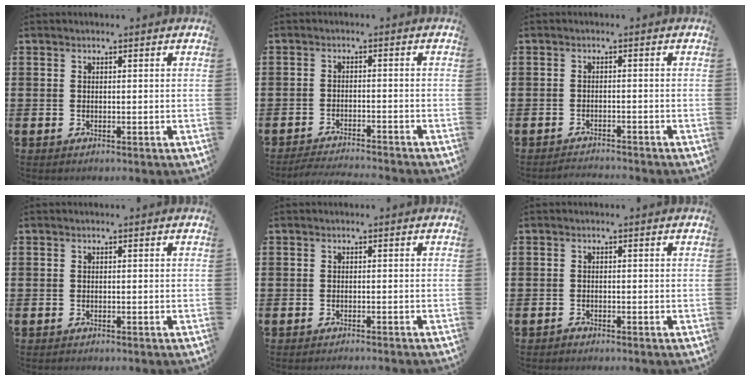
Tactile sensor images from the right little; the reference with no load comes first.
{"total": 2.5, "force": [-2.4, -0.1, 0.3], "torque": [-0.006, 0.003, -0.051]}
{"total": 1.4, "force": [-1.4, -0.1, -0.1], "torque": [-0.002, 0.004, -0.029]}
{"total": 0.0}
{"total": 0.6, "force": [-0.6, -0.2, 0.0], "torque": [0.000, -0.001, -0.013]}
{"total": 0.6, "force": [-0.6, 0.1, 0.0], "torque": [-0.001, -0.001, -0.012]}